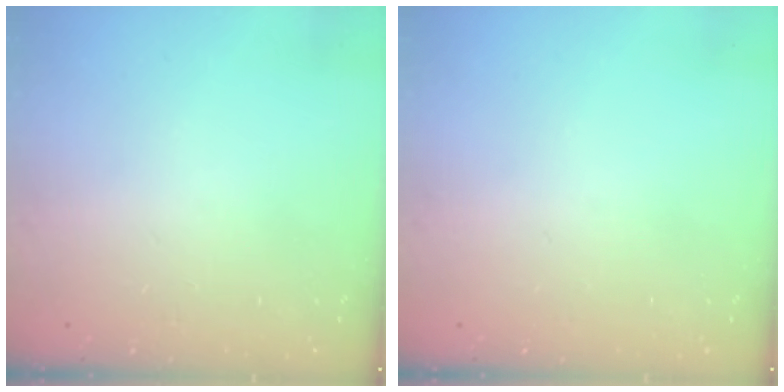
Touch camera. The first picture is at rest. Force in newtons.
{"total": 0.0}